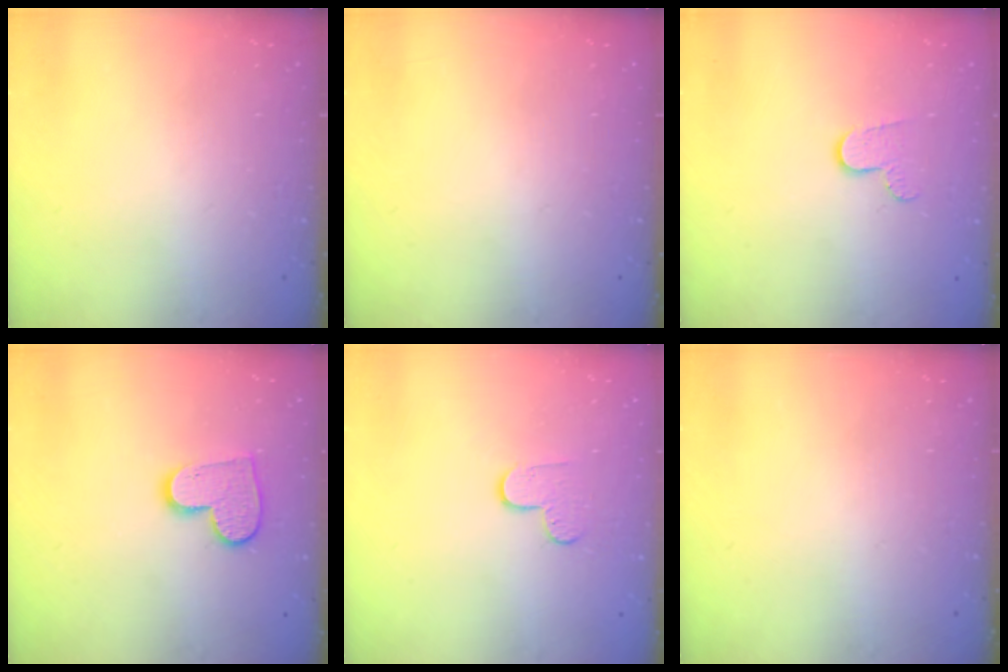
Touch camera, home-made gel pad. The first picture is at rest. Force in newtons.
{"total": 0.0}
{"total": 6.1, "press": 6.0, "slide": 0.6}
{"total": 10.1, "press": 10.0, "slide": 0.6}
{"total": 4.5, "press": 4.5, "slide": 0.4}
{"total": 0.0}